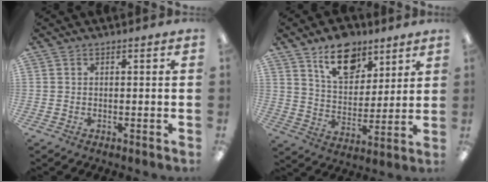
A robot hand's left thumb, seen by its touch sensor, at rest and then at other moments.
{"total": 14.1, "force": [9.3, 8.2, 6.6], "torque": [-0.088, -0.050, 0.167]}